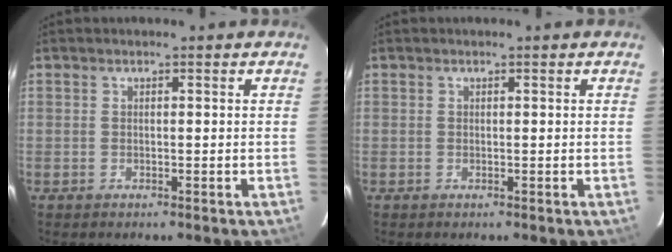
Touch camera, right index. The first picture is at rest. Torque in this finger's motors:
{"motor_torque": [-0.17, -0.09, 0.07, 0.01]}